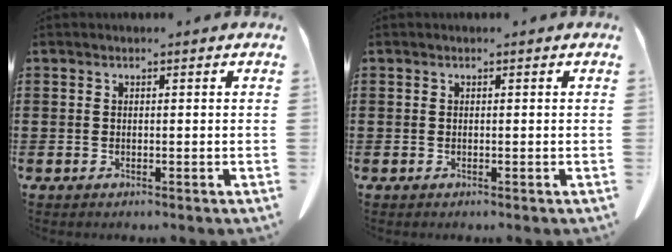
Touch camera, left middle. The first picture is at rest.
{"total": 0.0}